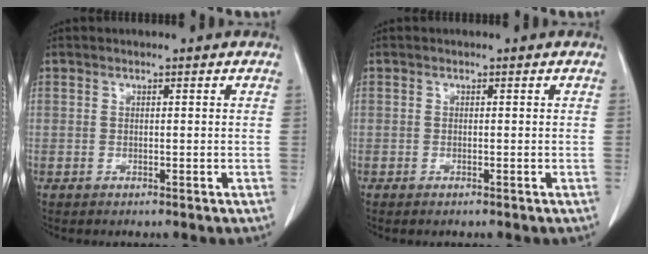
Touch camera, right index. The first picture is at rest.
{"total": 1.0, "force": [-0.5, 0.5, 0.7], "torque": [-0.017, -0.001, -0.004]}